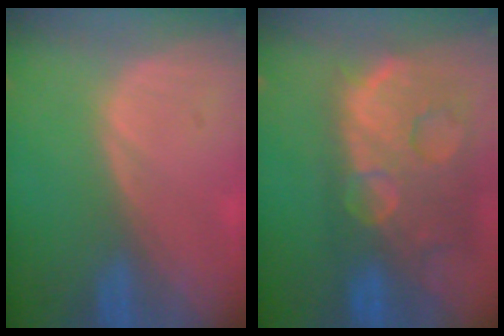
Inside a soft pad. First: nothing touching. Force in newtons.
{"total": 14.2, "press": 11.5, "slide": 8.3}